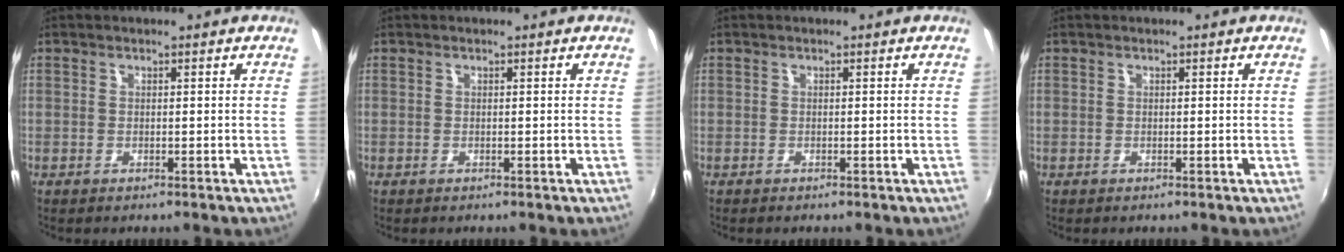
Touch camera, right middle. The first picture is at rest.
{"total": 0.0}
{"total": 0.0}
{"total": 0.0}